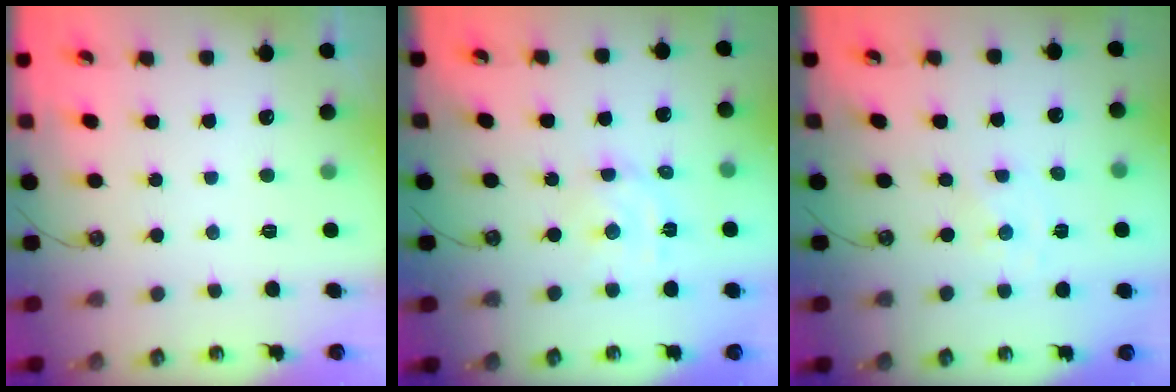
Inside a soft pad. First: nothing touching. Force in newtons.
{"total": 5.5, "press": 5.5, "slide": 0.7}
{"total": 0.0}